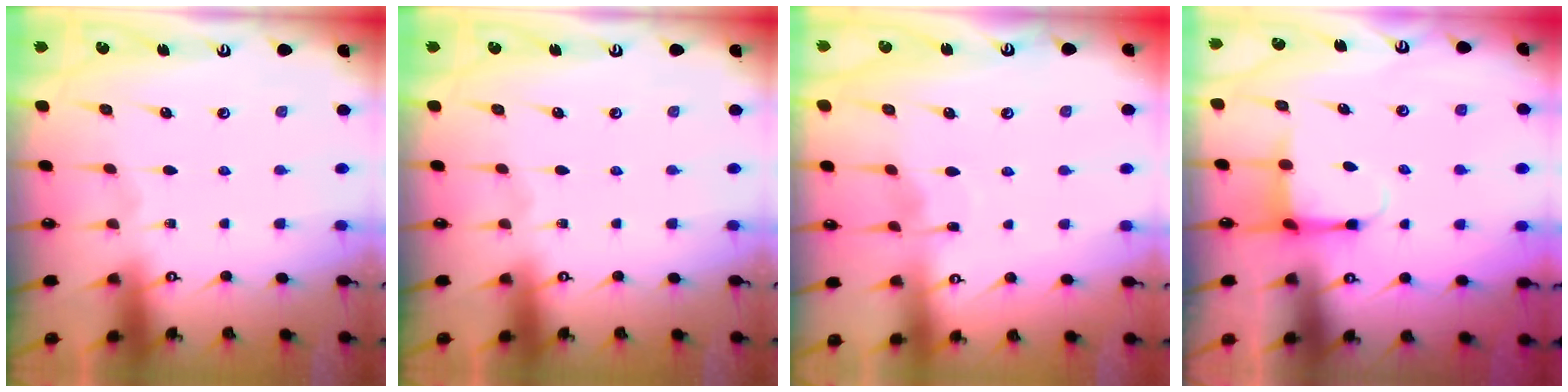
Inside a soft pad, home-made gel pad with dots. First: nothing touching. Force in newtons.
{"total": 0.0}
{"total": 4.7, "press": 4.7, "slide": 0.3}
{"total": 3.8, "press": 3.6, "slide": 1.3}